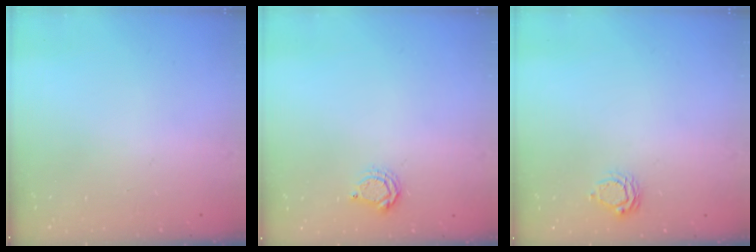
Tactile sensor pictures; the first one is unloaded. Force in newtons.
{"total": 5.2, "press": 5.2, "slide": 0.7}
{"total": 6.0, "press": 6.0, "slide": 0.4}